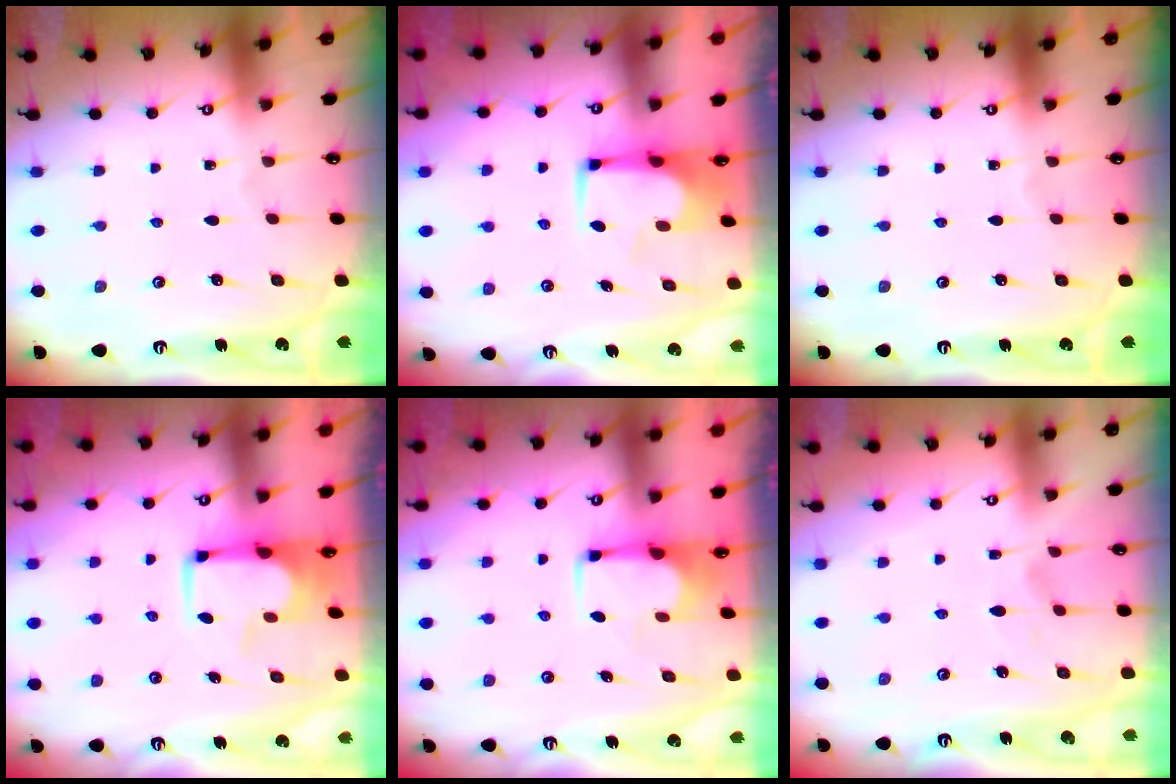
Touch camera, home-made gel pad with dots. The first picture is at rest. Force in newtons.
{"total": 0.6, "press": 0.3, "slide": 0.5}
{"total": 0.0}
{"total": 4.6, "press": 4.6, "slide": 0.5}
{"total": 1.7, "press": 1.6, "slide": 0.5}
{"total": 2.4, "press": 2.1, "slide": 1.1}